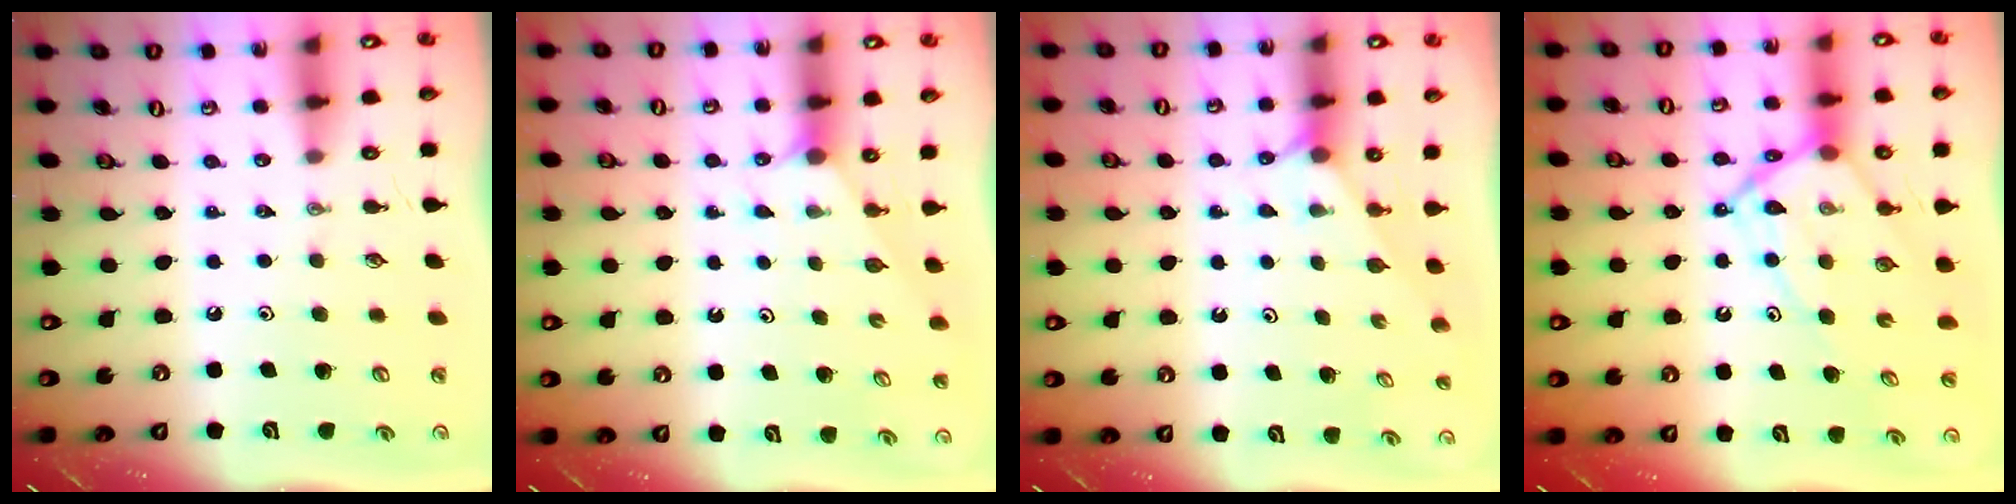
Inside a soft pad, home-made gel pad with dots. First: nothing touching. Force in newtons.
{"total": 2.1, "press": 2.1, "slide": 0.3}
{"total": 1.5, "press": 1.4, "slide": 0.2}
{"total": 11.7, "press": 11.6, "slide": 1.1}